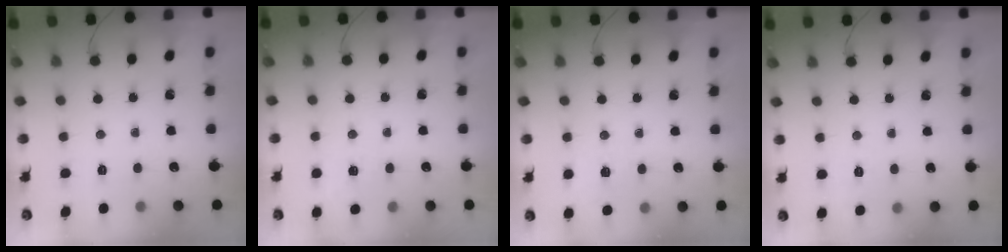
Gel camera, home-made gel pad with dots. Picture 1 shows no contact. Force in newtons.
{"total": 5.6, "press": 5.3, "slide": 1.8}
{"total": 2.0, "press": 0.8, "slide": 1.8}
{"total": 2.0, "press": 0.8, "slide": 1.9}